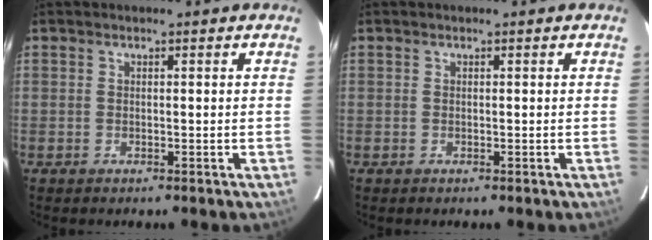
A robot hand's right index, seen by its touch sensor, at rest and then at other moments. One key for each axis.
{"total": 0.0}